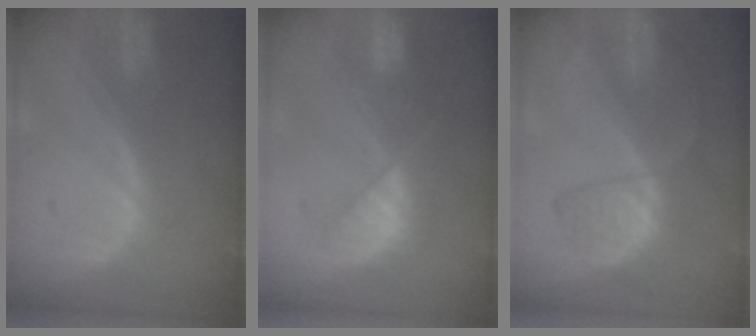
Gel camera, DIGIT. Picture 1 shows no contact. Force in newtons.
{"total": 7.4, "press": 7.2, "slide": 1.9}
{"total": 6.7, "press": 6.1, "slide": 2.7}